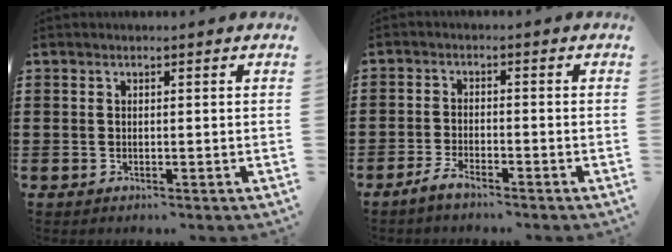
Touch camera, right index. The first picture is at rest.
{"total": 2.5, "force": [-2.2, 0.5, 1.1], "torque": [-0.027, 0.005, -0.045]}